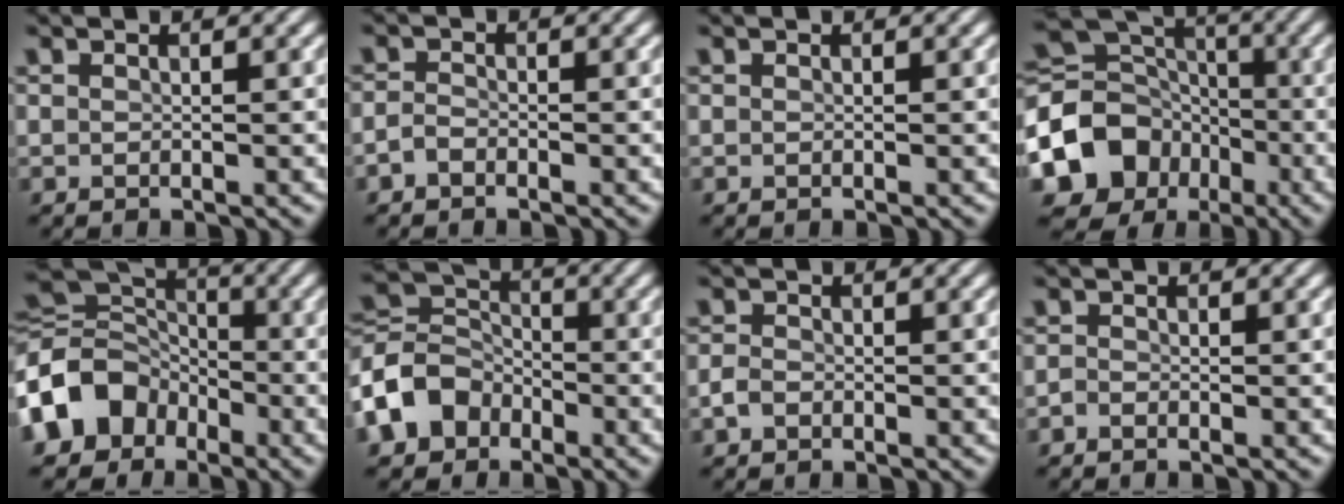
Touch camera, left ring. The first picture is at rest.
{"total": 1.1, "force": [-0.8, 0.7, 0.5], "torque": [-0.011, 0.002, -0.019]}
{"total": 0.0}
{"total": 10.2, "force": [-4.0, 8.3, 4.4], "torque": [-0.093, -0.004, -0.085]}
{"total": 8.6, "force": [-3.6, 6.9, 3.6], "torque": [-0.076, 0.005, -0.089]}
{"total": 6.2, "force": [-3.1, 4.8, 2.6], "torque": [-0.052, 0.011, -0.081]}
{"total": 1.2, "force": [-0.7, 0.9, 0.6], "torque": [-0.012, 0.001, -0.017]}
{"total": 0.6, "force": [-0.5, 0.3, 0.2], "torque": [-0.003, -0.002, -0.013]}